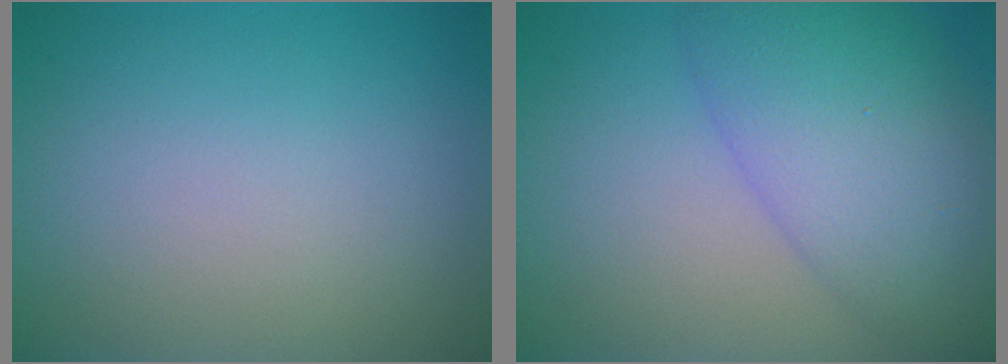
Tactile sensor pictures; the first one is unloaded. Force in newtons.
{"total": 8.2, "press": 8.2, "slide": 0.3}